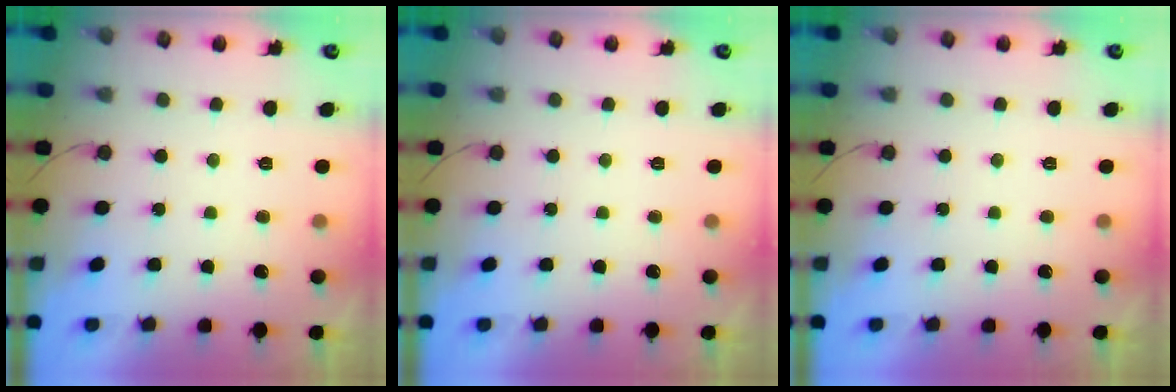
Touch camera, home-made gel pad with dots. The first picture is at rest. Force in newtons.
{"total": 0.0}
{"total": 0.0}